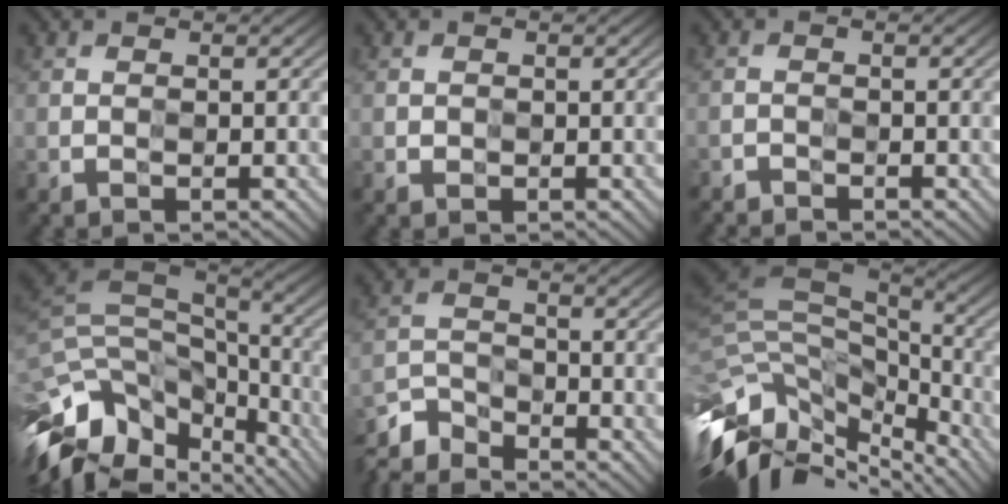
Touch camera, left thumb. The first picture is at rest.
{"total": 0.5, "force": [0.0, 0.5, 0.2], "torque": [-0.002, -0.003, -0.002]}
{"total": 1.7, "force": [-1.7, 0.2, 0.0], "torque": [-0.001, -0.005, -0.036]}
{"total": 14.8, "force": [-8.6, 7.3, 9.6], "torque": [-0.244, -0.017, -0.136]}
{"total": 5.5, "force": [-5.1, 1.6, 1.4], "torque": [-0.034, -0.009, -0.116]}
{"total": 15.1, "force": [-5.3, 8.7, 11.1], "torque": [-0.240, -0.008, -0.049]}